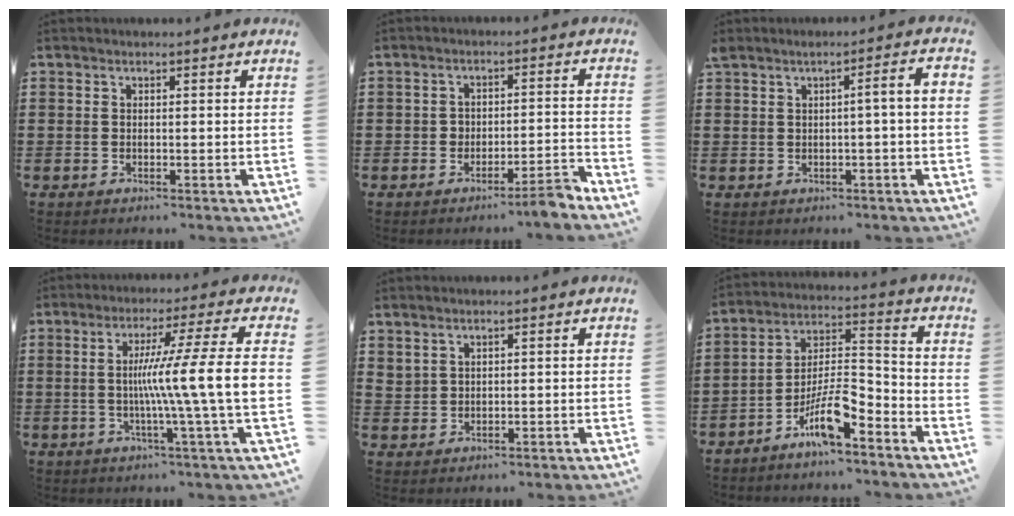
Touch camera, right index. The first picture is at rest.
{"total": 3.9, "force": [-3.6, 0.3, 1.3], "torque": [-0.023, 0.002, -0.072]}
{"total": 2.8, "force": [-0.3, -0.3, 2.8], "torque": [-0.047, -0.003, -0.008]}
{"total": 12.1, "force": [-0.6, -1.1, 12.0], "torque": [-0.213, -0.015, -0.023]}
{"total": 1.6, "force": [1.3, 0.9, 0.2], "torque": [-0.009, 0.002, 0.026]}
{"total": 9.2, "force": [-6.5, 2.2, 6.1], "torque": [-0.129, 0.000, -0.125]}